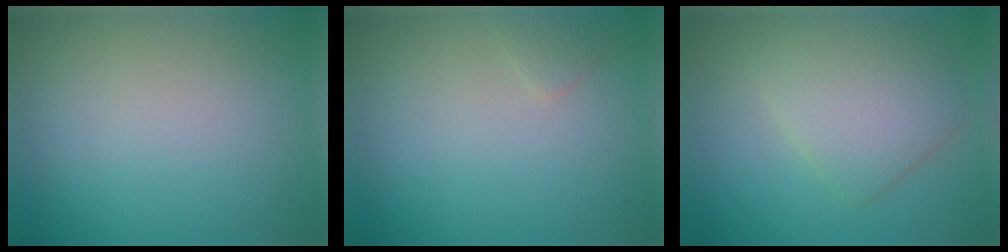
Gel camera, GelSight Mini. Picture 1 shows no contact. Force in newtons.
{"total": 0.8, "press": 0.7, "slide": 0.1}
{"total": 4.9, "press": 4.9, "slide": 0.2}